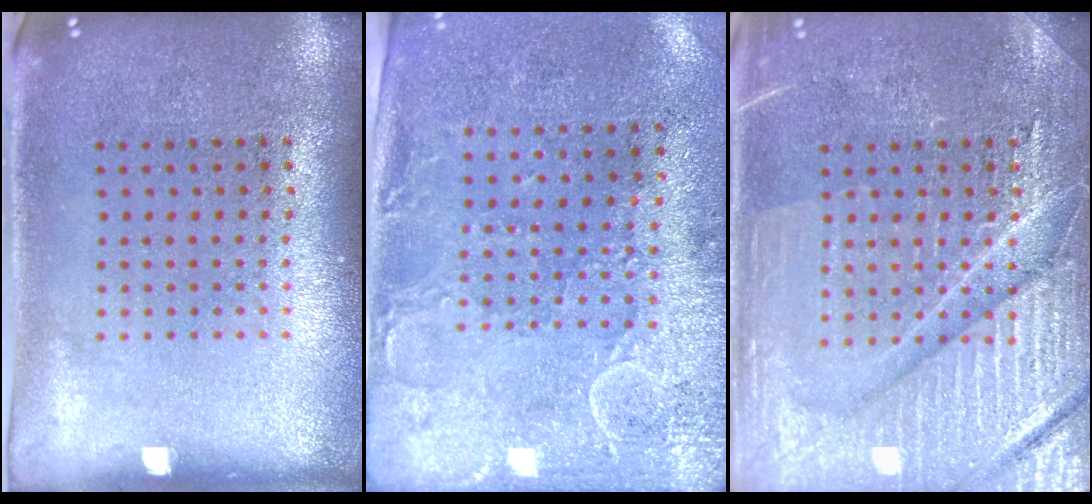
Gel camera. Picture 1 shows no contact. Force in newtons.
{"total": 3.0, "press": 2.4, "slide": 1.8}
{"total": 7.0, "press": 7.0, "slide": 0.9}